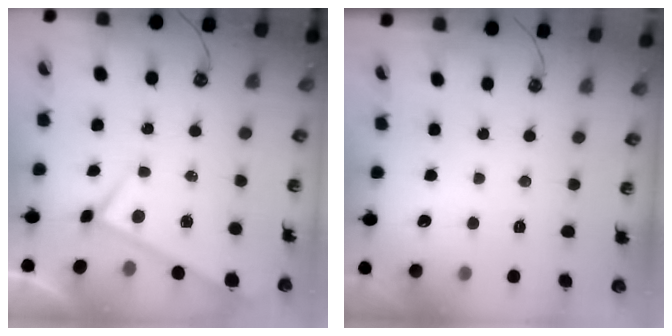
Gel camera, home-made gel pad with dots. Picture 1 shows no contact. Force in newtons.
{"total": 0.0}